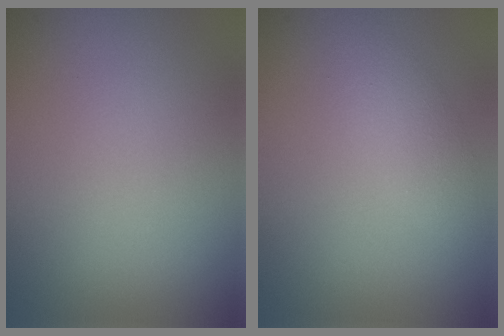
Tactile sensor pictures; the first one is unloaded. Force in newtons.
{"total": 2.2, "press": 2.2, "slide": 0.0}